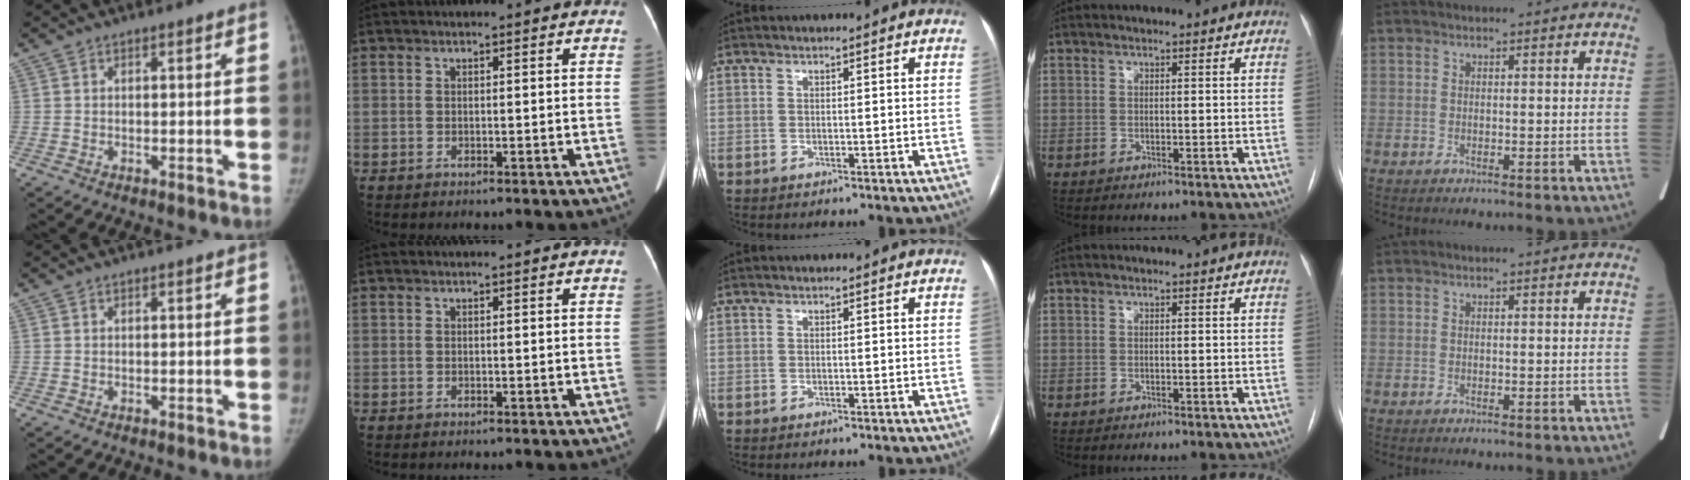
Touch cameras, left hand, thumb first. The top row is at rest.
{}